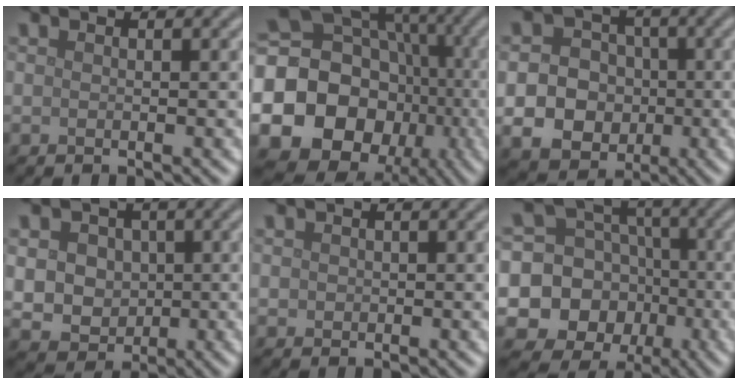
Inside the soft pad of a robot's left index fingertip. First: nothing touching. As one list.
[{"total": 23.6, "force": [-5.4, 20.8, 9.8], "torque": [-0.178, -0.018, -0.120]}, {"total": 10.0, "force": [-2.1, 9.0, 3.7], "torque": [-0.064, -0.014, -0.060]}, {"total": 5.1, "force": [0.3, 4.6, 2.3], "torque": [-0.041, 0.006, -0.008]}, {"total": 0.6, "force": [0.1, 0.6, 0.1], "torque": [0.002, -0.002, 0.001]}, {"total": 16.1, "force": [-3.6, 15.3, 3.6], "torque": [-0.112, -0.008, -0.067]}]